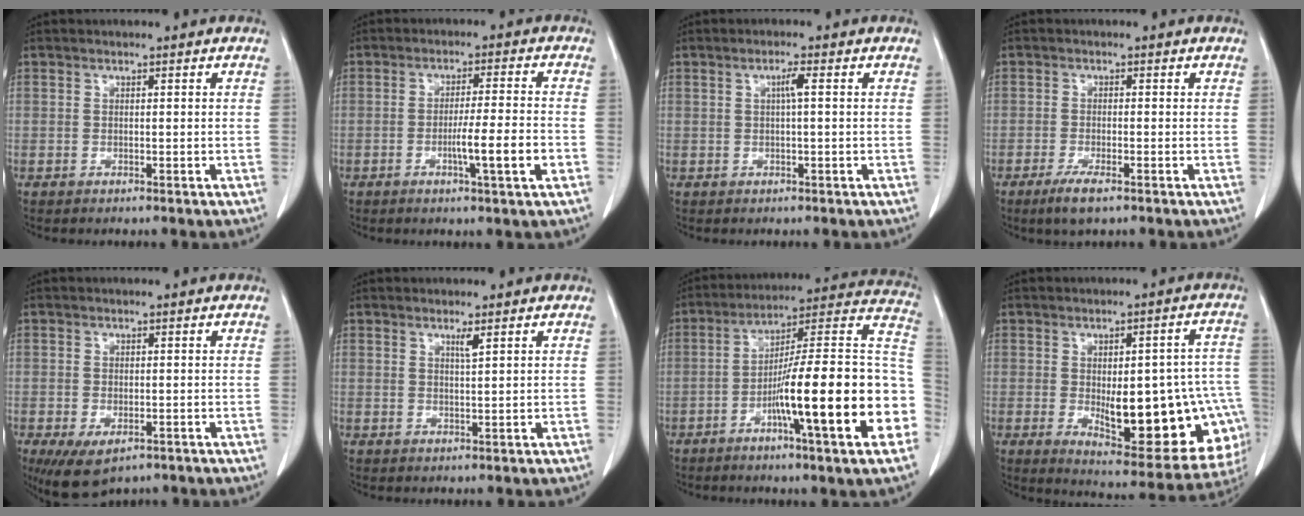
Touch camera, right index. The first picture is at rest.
{"total": 7.0, "force": [-2.4, -0.5, 6.5], "torque": [-0.101, -0.008, -0.039]}
{"total": 1.8, "force": [0.3, -0.1, 1.8], "torque": [-0.034, 0.003, 0.005]}
{"total": 3.6, "force": [-2.3, 0.6, 2.8], "torque": [-0.054, -0.006, -0.041]}
{"total": 6.2, "force": [-3.6, 3.1, 4.0], "torque": [-0.068, -0.011, -0.050]}
{"total": 1.4, "force": [0.9, -0.2, 1.1], "torque": [-0.021, -0.006, 0.016]}
{"total": 23.1, "force": [-6.9, 1.5, 22.0], "torque": [-0.250, 0.014, -0.107]}
{"total": 20.8, "force": [-4.3, 7.6, 18.9], "torque": [-0.169, 0.018, -0.028]}